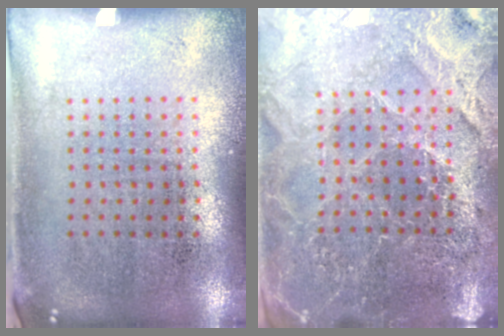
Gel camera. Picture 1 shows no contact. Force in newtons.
{"total": 4.0, "press": 3.8, "slide": 1.2}